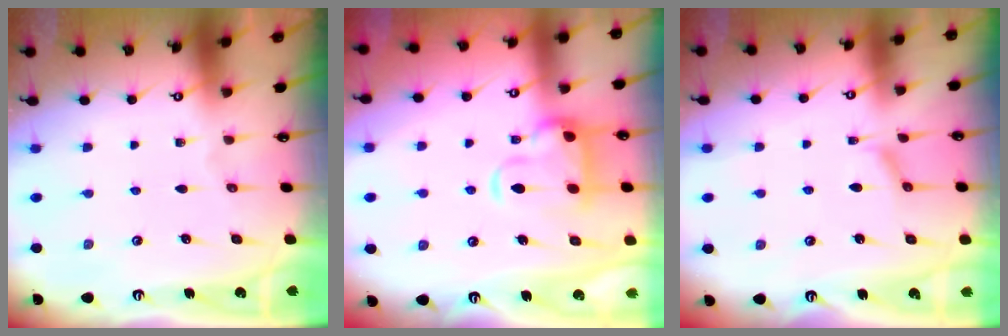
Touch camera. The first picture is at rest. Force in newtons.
{"total": 5.9, "press": 5.7, "slide": 1.6}
{"total": 2.1, "press": 2.0, "slide": 0.6}